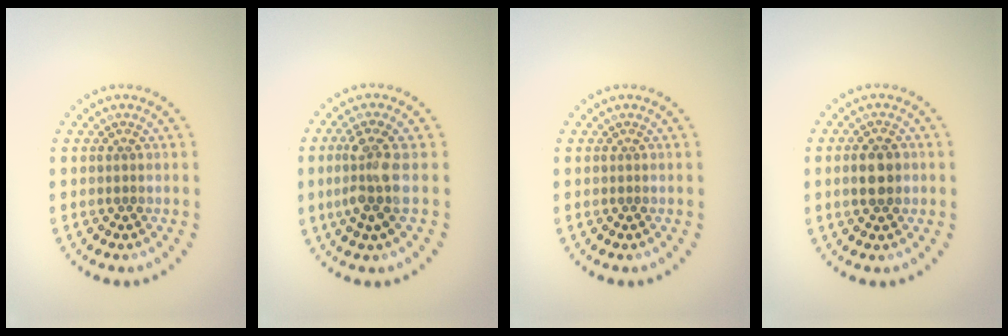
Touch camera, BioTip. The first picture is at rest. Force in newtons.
{"total": 3.6, "press": 3.2, "slide": 1.5}
{"total": 0.0}
{"total": 2.9, "press": 2.9, "slide": 0.0}